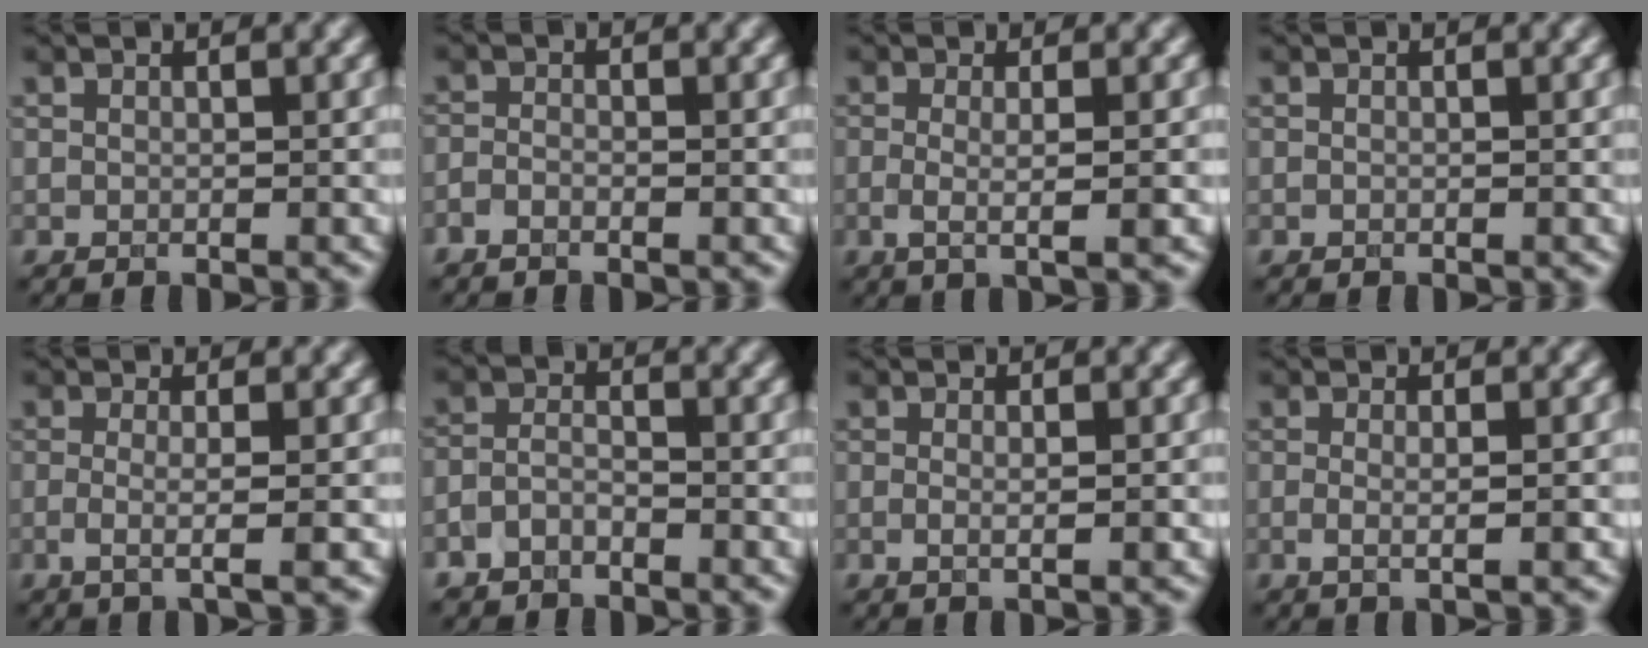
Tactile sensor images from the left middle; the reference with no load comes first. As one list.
[{"total": 1.1, "force": [-0.9, 0.4, 0.6], "torque": [-0.012, 0.000, -0.022]}, {"total": 3.2, "force": [-0.3, 0.8, 3.0], "torque": [-0.046, -0.007, -0.006]}, {"total": 0.0}, {"total": 2.8, "force": [-0.3, 0.8, 2.7], "torque": [-0.041, -0.008, -0.011]}, {"total": 1.9, "force": [-1.3, 1.0, 0.9], "torque": [-0.017, 0.006, -0.031]}, {"total": 1.6, "force": [0.0, 0.4, 1.6], "torque": [-0.022, -0.005, -0.004]}, {"total": 2.4, "force": [-0.1, 0.7, 2.3], "torque": [-0.029, -0.007, -0.010]}]